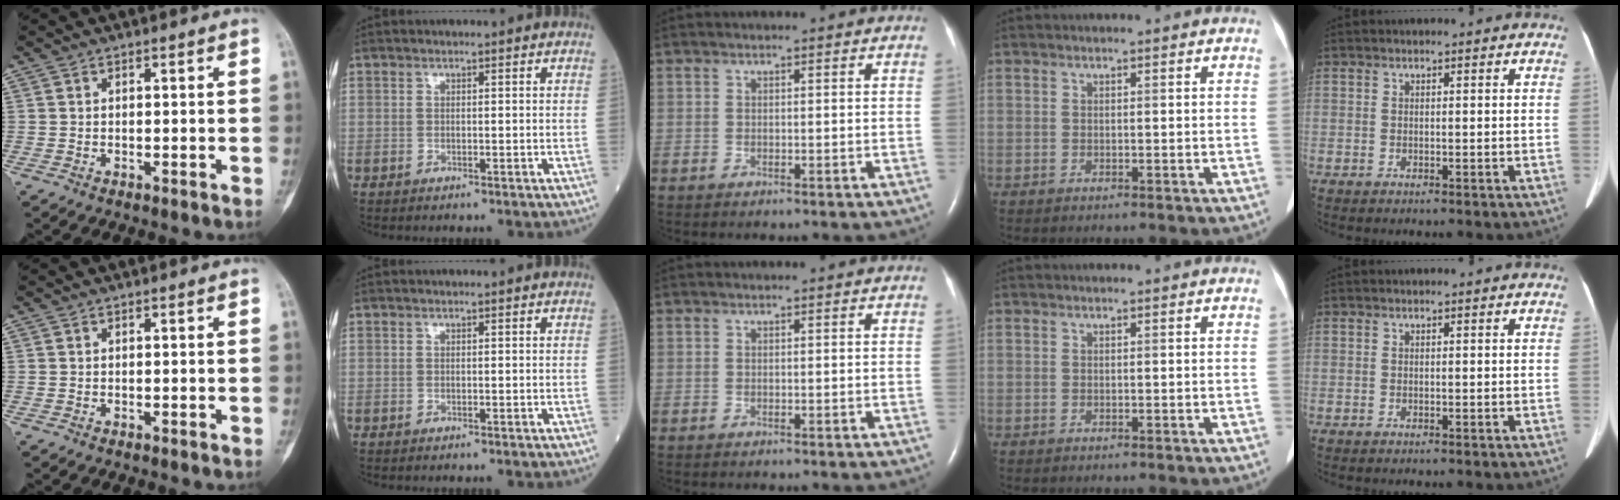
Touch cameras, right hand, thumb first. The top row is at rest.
{}